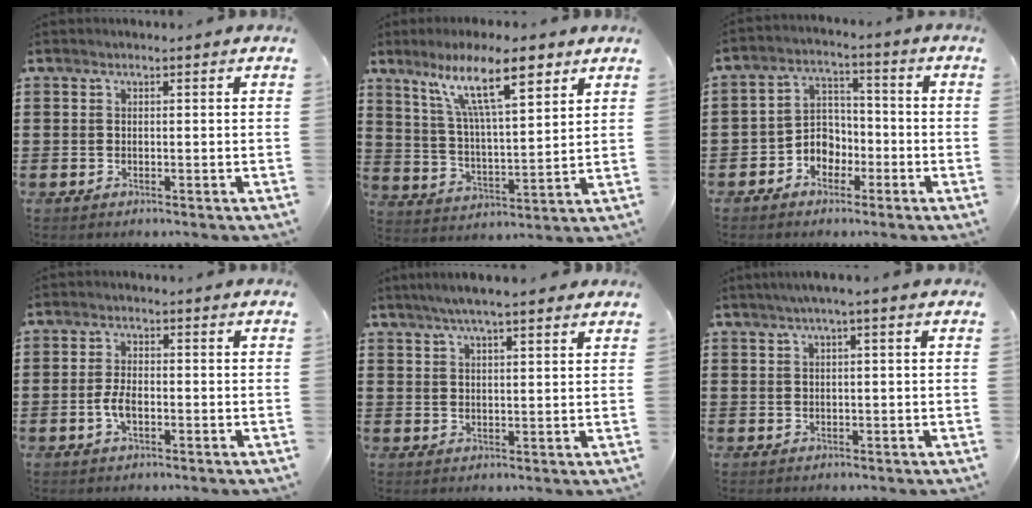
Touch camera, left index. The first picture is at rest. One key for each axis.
{"total": 13.2, "fx": 8.3, "fy": 3.4, "fz": 9.7, "tx": -0.187, "ty": -0.019, "tz": 0.141}
{"total": 4.9, "fx": -2.7, "fy": 3.8, "fz": 1.2, "tx": -0.033, "ty": 0.009, "tz": -0.057}
{"total": 3.4, "fx": -1.0, "fy": 1.5, "fz": 2.8, "tx": -0.074, "ty": -0.003, "tz": -0.025}
{"total": 4.8, "fx": 3.8, "fy": 0.4, "fz": 2.9, "tx": -0.064, "ty": -0.001, "tz": 0.066}
{"total": 1.5, "fx": 0.5, "fy": -0.1, "fz": 1.4, "tx": -0.026, "ty": 0.000, "tz": 0.008}